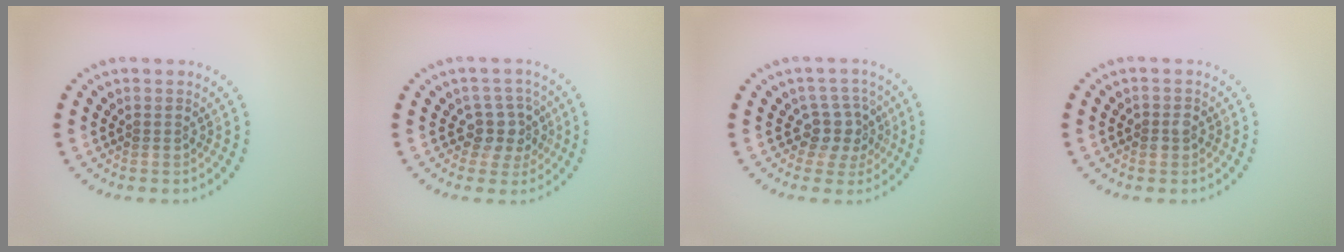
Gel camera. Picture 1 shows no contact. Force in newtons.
{"total": 2.9, "press": 2.4, "slide": 1.7}
{"total": 2.9, "press": 2.2, "slide": 1.9}
{"total": 1.2, "press": 1.1, "slide": 0.5}